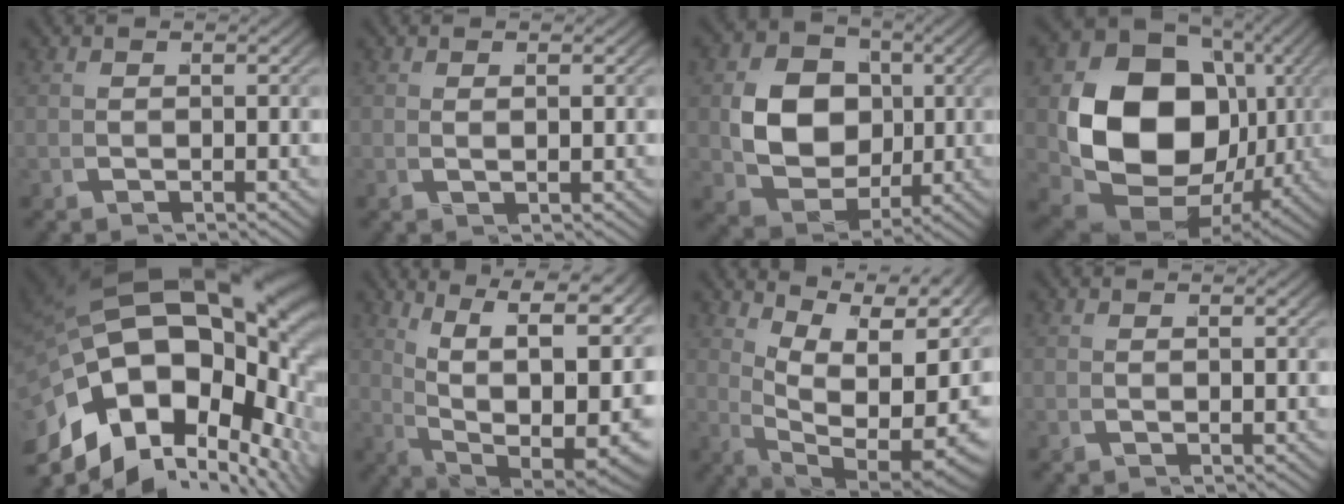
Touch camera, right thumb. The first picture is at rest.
{"total": 0.5, "force": [0.4, -0.3, 0.2], "torque": [-0.005, 0.006, 0.001]}
{"total": 10.4, "force": [0.4, 7.9, 6.7], "torque": [-0.140, -0.040, 0.012]}
{"total": 21.2, "force": [-0.6, 15.3, 14.5], "torque": [-0.308, -0.061, 0.007]}
{"total": 20.7, "force": [1.9, 12.7, 16.3], "torque": [-0.262, -0.005, 0.012]}
{"total": 18.0, "force": [1.2, 11.3, 13.9], "torque": [-0.231, -0.063, 0.040]}
{"total": 15.1, "force": [1.9, 9.0, 12.0], "torque": [-0.212, -0.042, 0.047]}
{"total": 0.0}